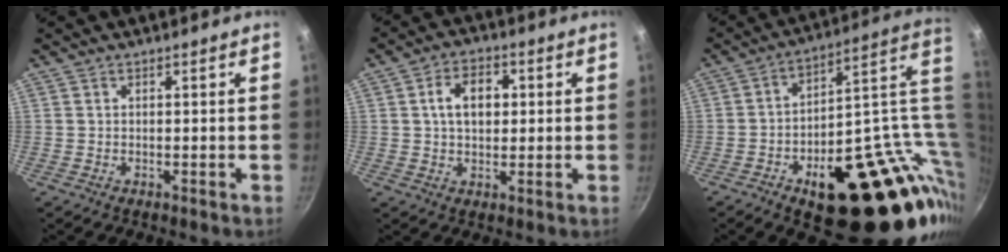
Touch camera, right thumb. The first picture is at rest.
{"total": 7.6, "force": [1.2, 5.2, 5.5], "torque": [-0.070, 0.010, 0.016]}
{"total": 32.0, "force": [0.3, 16.4, 27.5], "torque": [-0.309, 0.013, 0.036]}